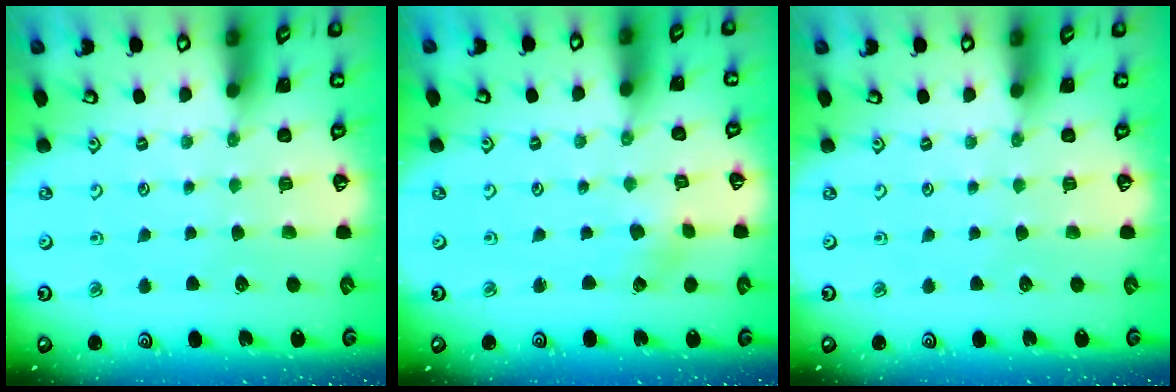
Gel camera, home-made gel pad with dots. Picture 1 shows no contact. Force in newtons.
{"total": 1.5, "press": 1.5, "slide": 0.1}
{"total": 0.0}